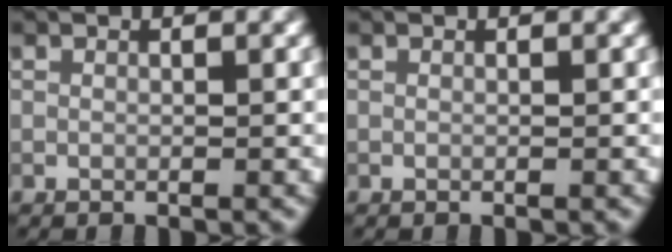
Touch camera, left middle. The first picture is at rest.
{"total": 0.0}